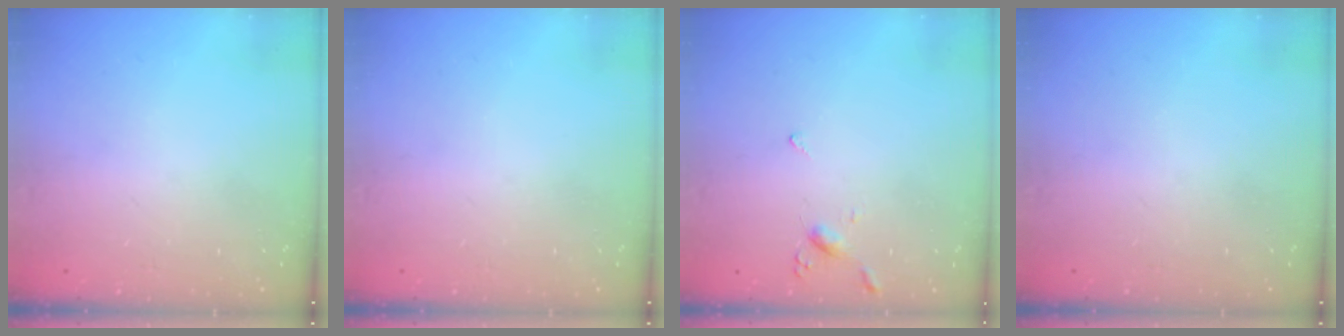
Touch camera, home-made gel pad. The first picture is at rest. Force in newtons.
{"total": 0.0}
{"total": 4.0, "press": 4.0, "slide": 0.7}
{"total": 0.0}